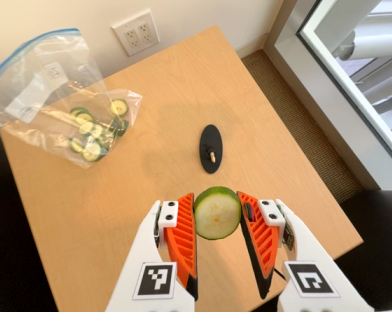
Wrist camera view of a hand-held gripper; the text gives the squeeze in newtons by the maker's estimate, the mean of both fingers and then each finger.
{"total": 11.3, "left": 11.9, "right": 10.7}